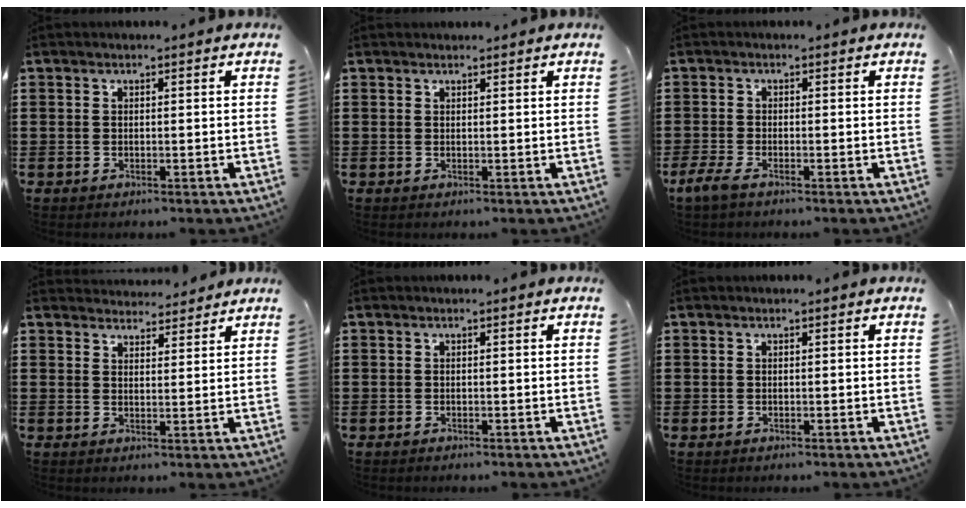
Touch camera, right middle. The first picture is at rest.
{"total": 0.7, "force": [0.7, 0.1, 0.0], "torque": [0.006, -0.002, 0.011]}
{"total": 2.1, "force": [-1.3, 0.5, 1.6], "torque": [-0.043, -0.003, -0.029]}
{"total": 3.5, "force": [3.4, 0.5, -0.4], "torque": [0.007, -0.014, 0.064]}
{"total": 0.0}
{"total": 0.0}